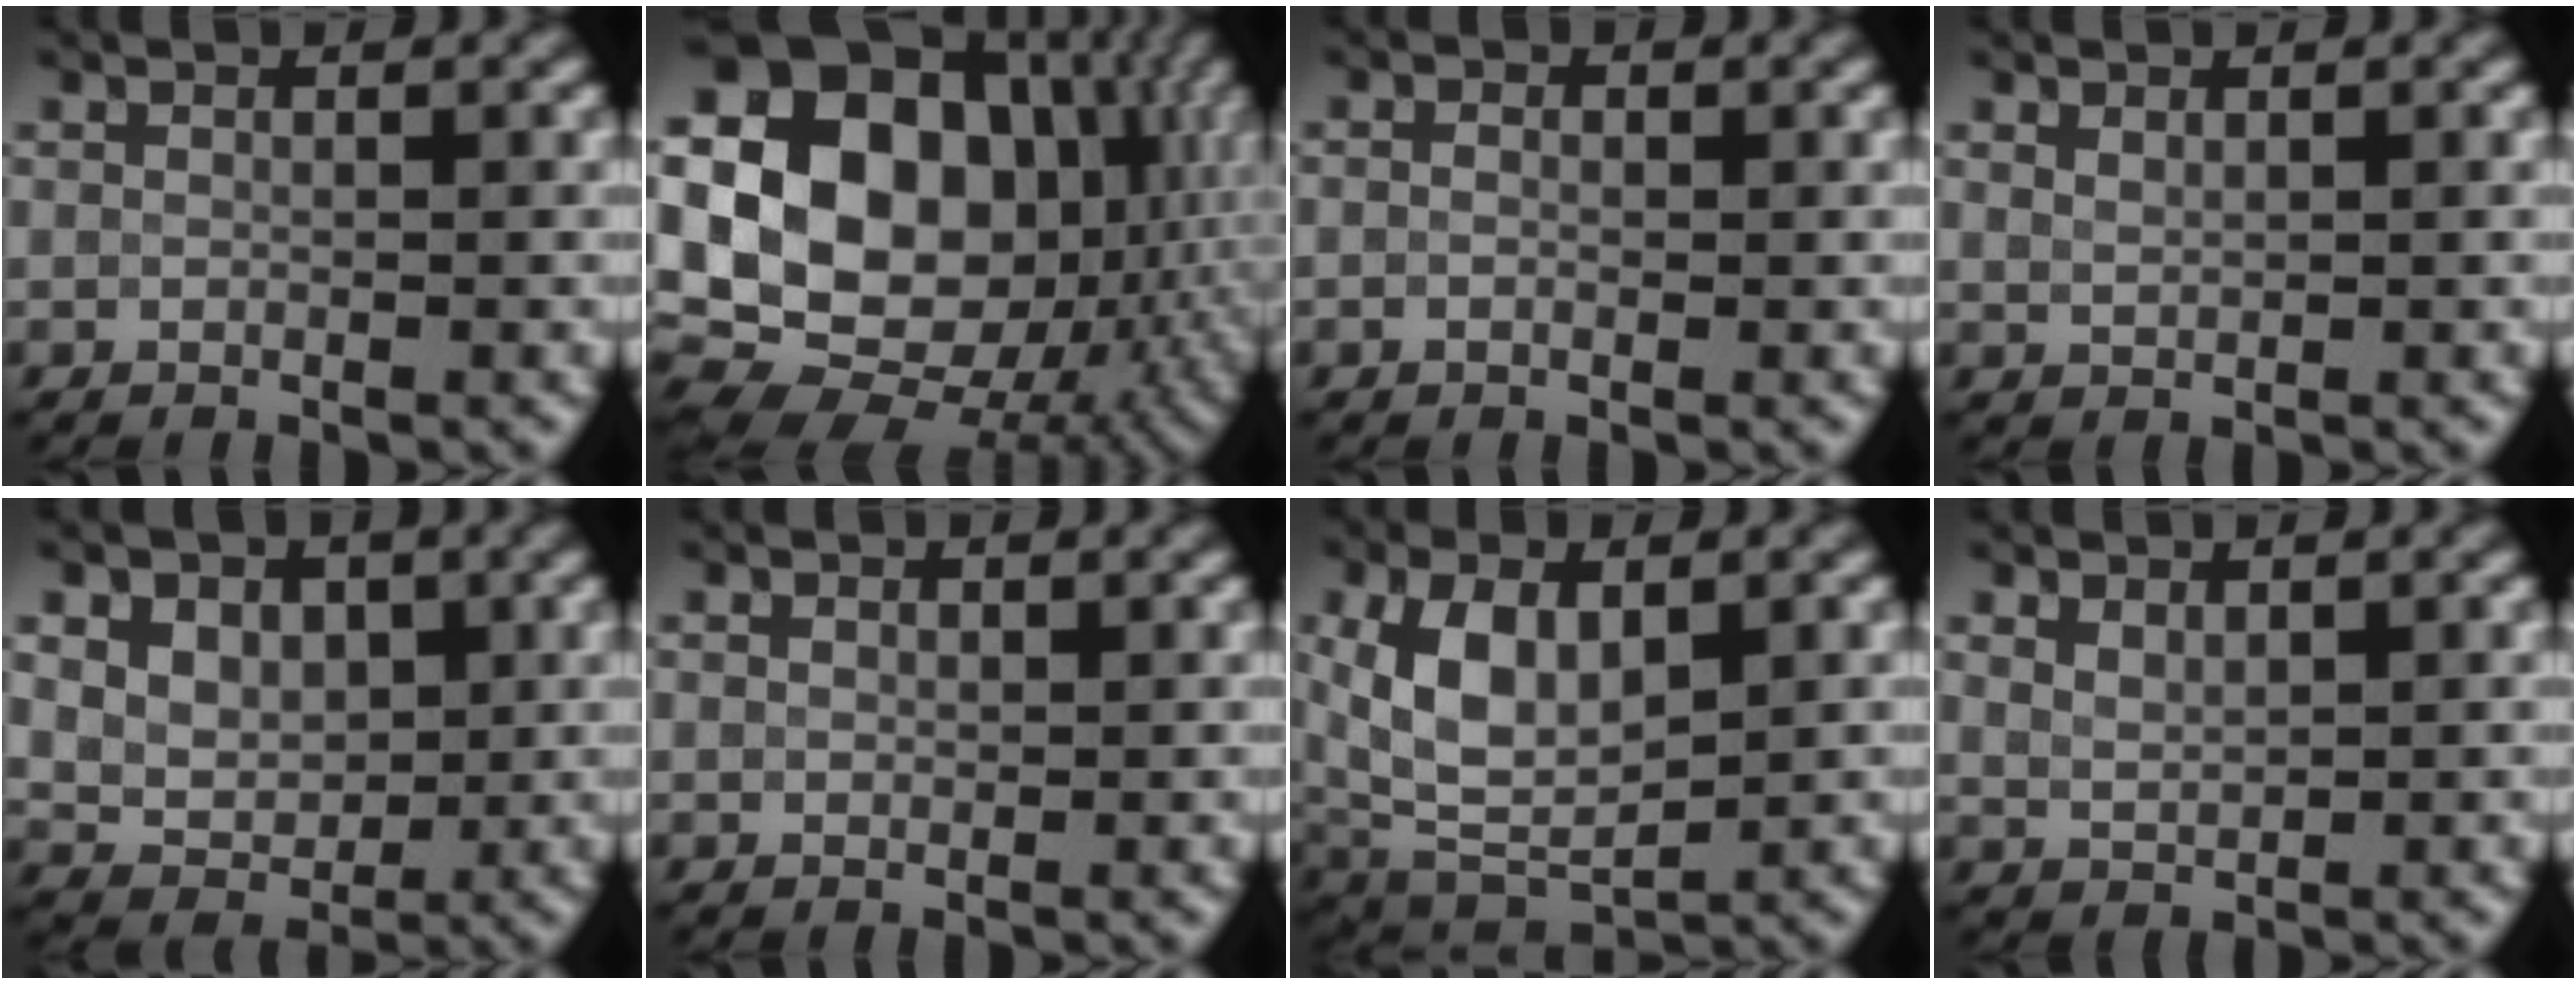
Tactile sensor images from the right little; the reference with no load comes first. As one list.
[{"total": 19.6, "force": [1.8, 15.0, 12.5], "torque": [-0.222, 0.006, 0.057]}, {"total": 0.6, "force": [-0.1, 0.4, 0.4], "torque": [-0.008, 0.000, -0.004]}, {"total": 1.2, "force": [0.8, 0.6, 0.7], "torque": [-0.010, -0.001, 0.020]}, {"total": 8.4, "force": [3.3, 6.3, 4.6], "torque": [-0.067, 0.028, 0.045]}, {"total": 0.6, "force": [0.4, 0.4, 0.3], "torque": [0.000, -0.002, 0.004]}, {"total": 8.6, "force": [1.5, 4.8, 7.0], "torque": [-0.141, 0.004, 0.027]}, {"total": 2.0, "force": [1.1, 1.1, 1.3], "torque": [-0.020, -0.001, 0.027]}]